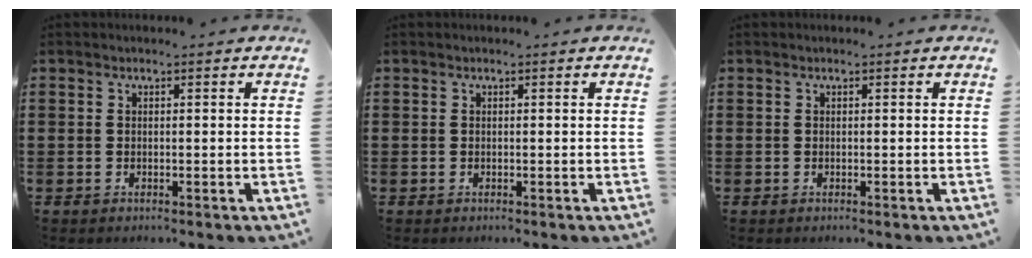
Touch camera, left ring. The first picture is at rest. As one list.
[{"total": 0.0}, {"total": 0.0}]